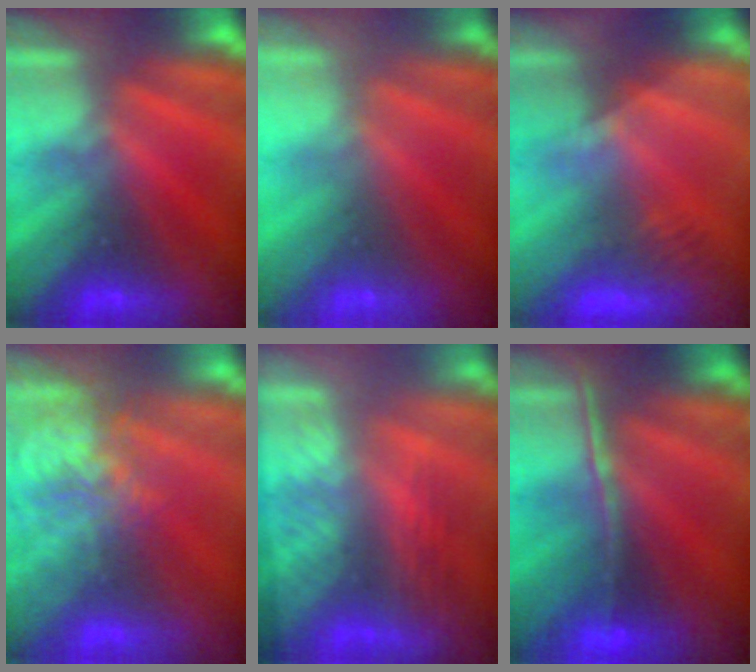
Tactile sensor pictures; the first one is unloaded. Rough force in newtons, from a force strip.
{"total": 8.8}
{"total": 2.4}
{"total": 3.9}
{"total": 2.9}
{"total": 1.7}